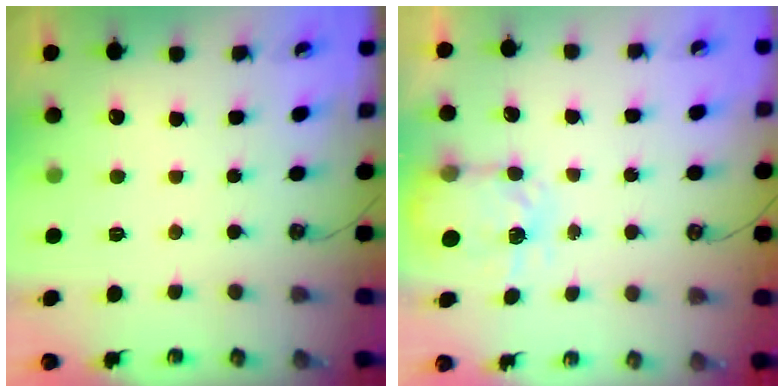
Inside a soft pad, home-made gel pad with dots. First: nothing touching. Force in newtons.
{"total": 5.2, "press": 5.2, "slide": 0.4}